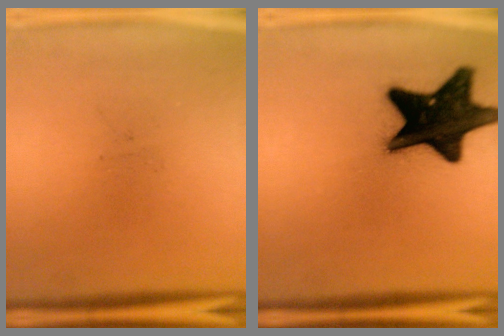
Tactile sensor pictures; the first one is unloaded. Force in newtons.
{"total": 19.3}